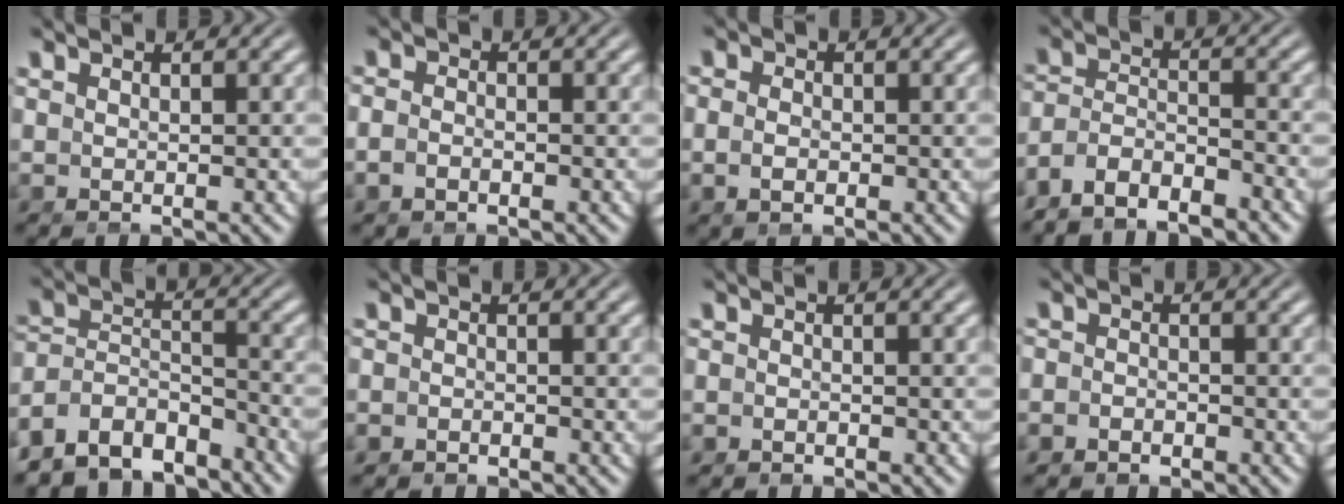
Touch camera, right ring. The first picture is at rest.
{"total": 1.5, "force": [-1.1, 0.8, 0.7], "torque": [-0.018, -0.007, -0.019]}
{"total": 1.5, "force": [-0.7, 0.9, 1.0], "torque": [-0.025, -0.011, -0.008]}
{"total": 7.1, "force": [-4.5, 5.1, 2.1], "torque": [-0.064, -0.028, -0.077]}
{"total": 11.1, "force": [-7.1, 7.5, 3.9], "torque": [-0.107, -0.063, -0.108]}
{"total": 1.6, "force": [-1.5, 0.6, -0.3], "torque": [-0.003, -0.015, -0.021]}
{"total": 1.2, "force": [-1.1, 0.3, -0.2], "torque": [-0.004, -0.013, -0.015]}
{"total": 2.3, "force": [-2.1, 1.1, -0.1], "torque": [-0.005, -0.017, -0.031]}